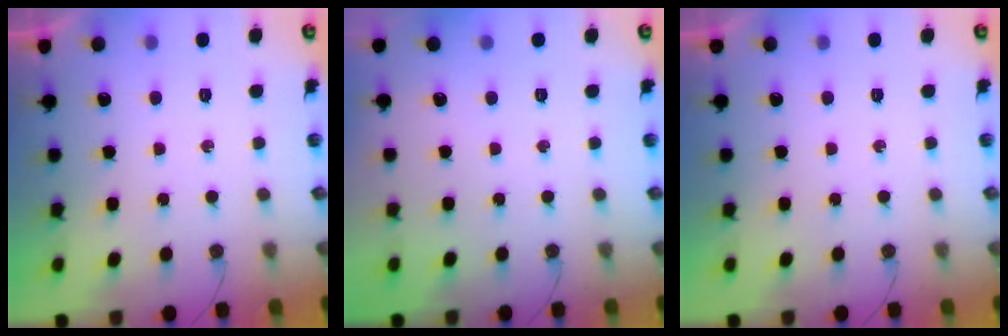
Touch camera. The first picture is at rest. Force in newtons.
{"total": 0.0}
{"total": 0.0}